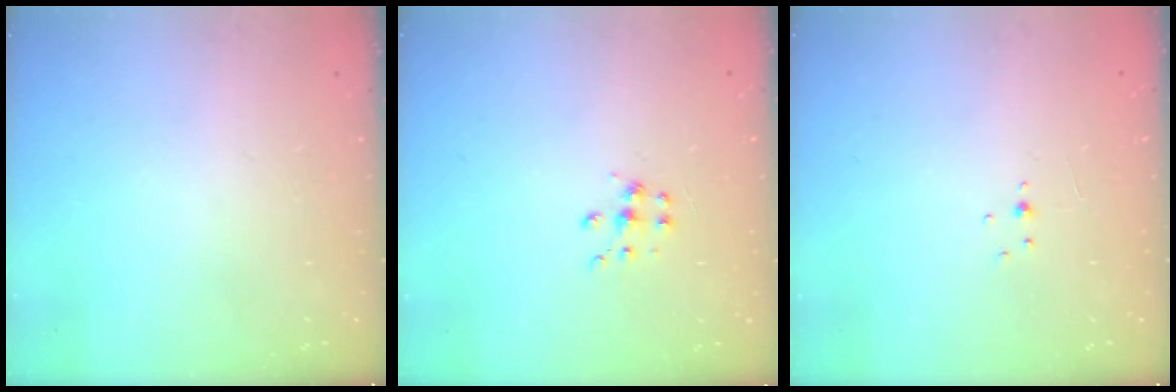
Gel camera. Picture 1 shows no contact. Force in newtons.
{"total": 6.3, "press": 6.3, "slide": 0.4}
{"total": 2.9, "press": 2.8, "slide": 0.9}